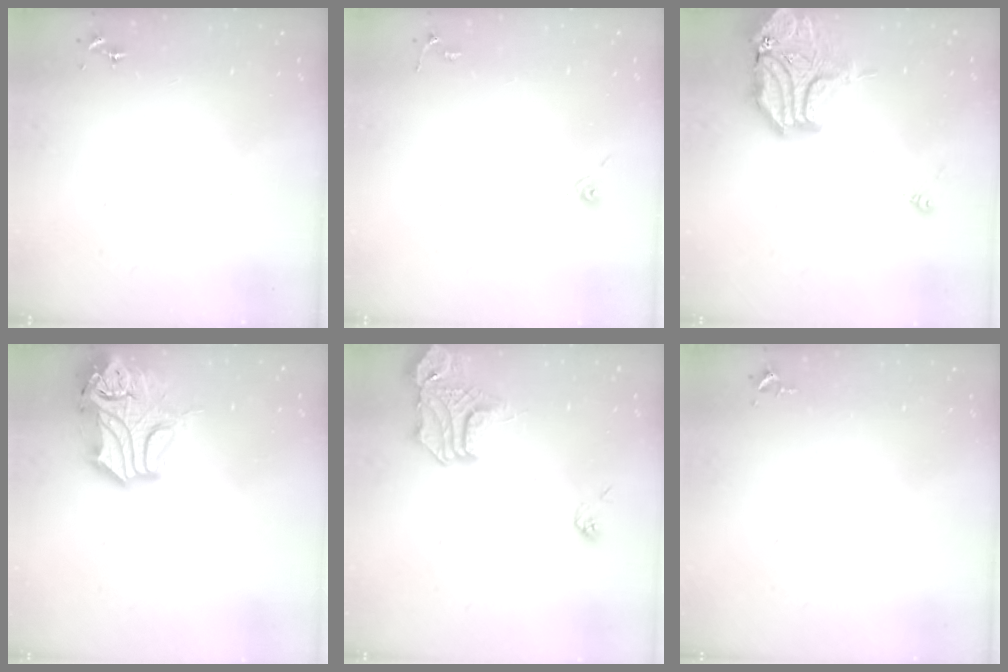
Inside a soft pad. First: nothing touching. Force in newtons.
{"total": 4.8, "press": 4.8, "slide": 0.4}
{"total": 20.7, "press": 20.5, "slide": 3.1}
{"total": 17.4, "press": 17.2, "slide": 2.6}
{"total": 15.8, "press": 15.8, "slide": 1.5}
{"total": 2.6, "press": 2.6, "slide": 0.4}